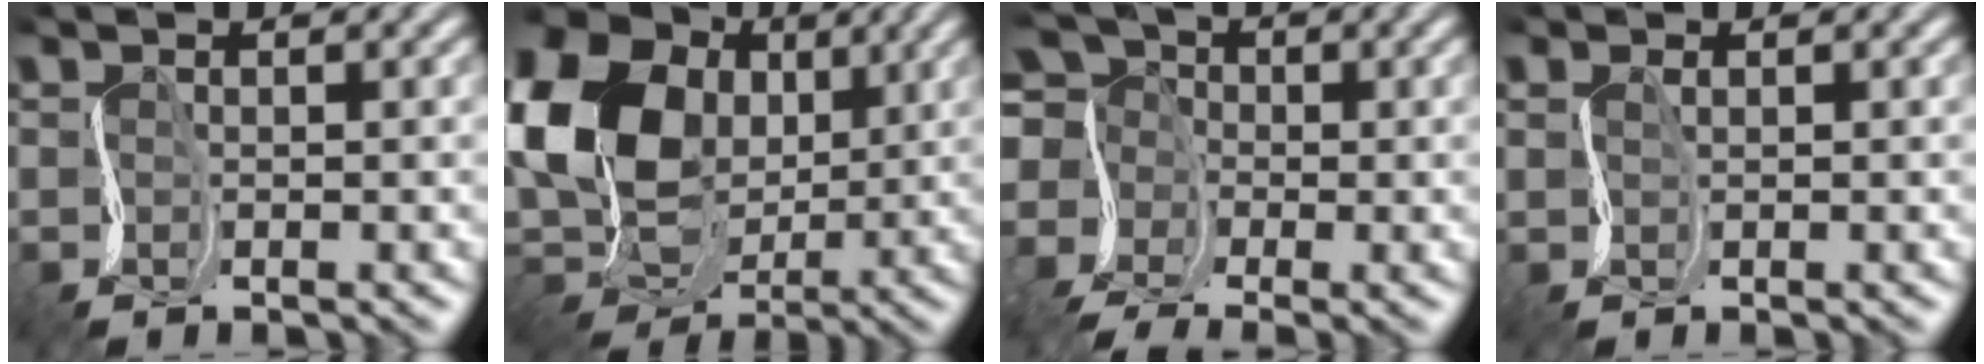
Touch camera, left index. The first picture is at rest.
{"total": 17.2, "force": [4.3, 13.4, 9.8], "torque": [-0.224, 0.028, 0.077]}
{"total": 8.6, "force": [-3.4, 6.1, 5.0], "torque": [-0.101, -0.006, -0.052]}
{"total": 0.7, "force": [0.6, 0.2, -0.1], "torque": [0.008, 0.001, 0.014]}